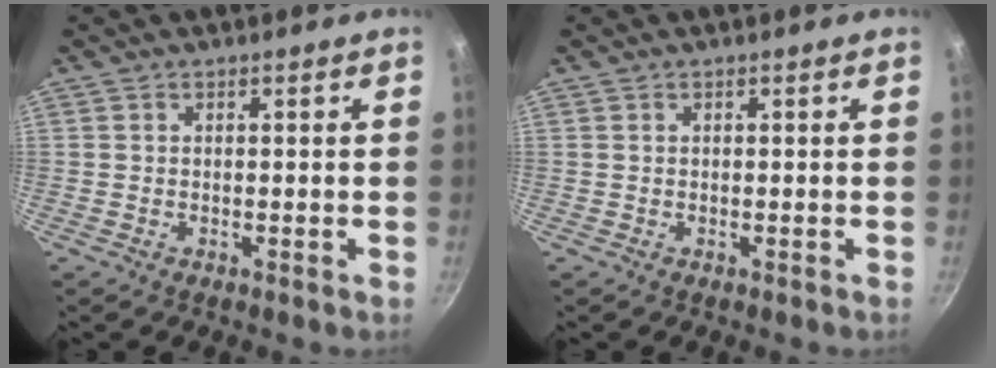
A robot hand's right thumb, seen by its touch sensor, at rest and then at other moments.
{"total": 0.0}